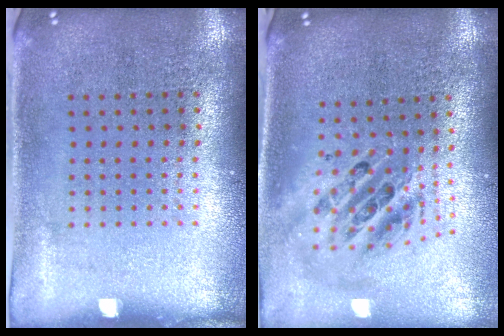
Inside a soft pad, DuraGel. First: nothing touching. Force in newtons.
{"total": 2.3, "press": 1.7, "slide": 1.5}